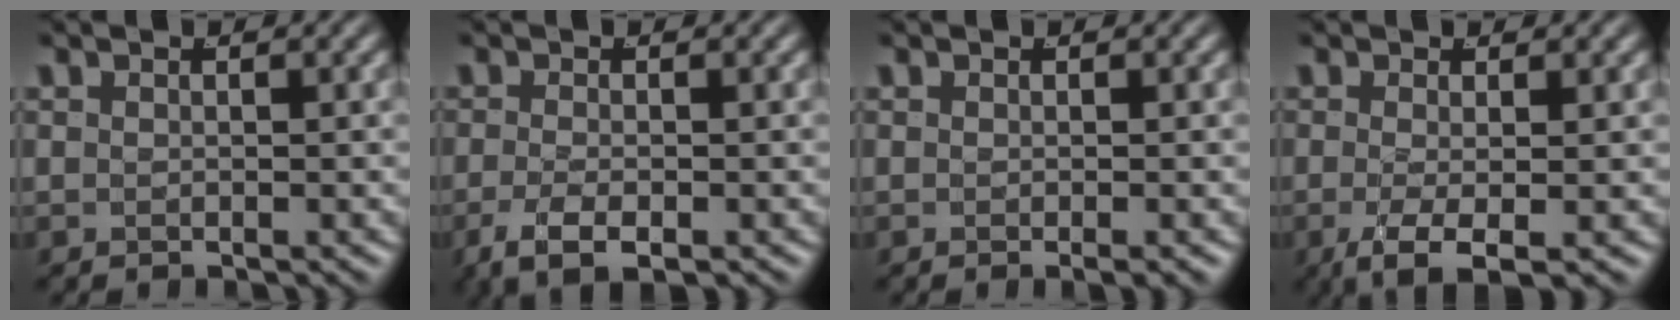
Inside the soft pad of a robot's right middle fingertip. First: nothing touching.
{"total": 3.7, "force": [-2.1, 1.4, 2.7], "torque": [-0.057, -0.018, -0.024]}
{"total": 0.8, "force": [-0.5, -0.1, 0.6], "torque": [-0.007, 0.001, -0.009]}
{"total": 4.4, "force": [-2.8, 1.1, 3.2], "torque": [-0.072, -0.033, -0.028]}